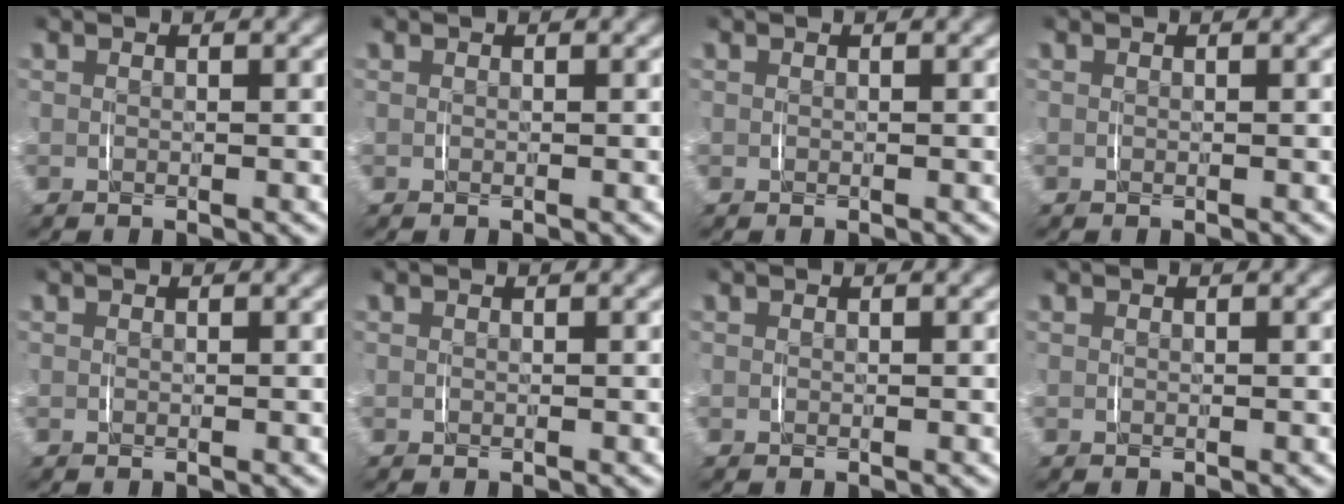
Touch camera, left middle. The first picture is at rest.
{"total": 0.0}
{"total": 0.0}
{"total": 0.0}
{"total": 0.0}
{"total": 0.0}
{"total": 0.0}
{"total": 0.0}